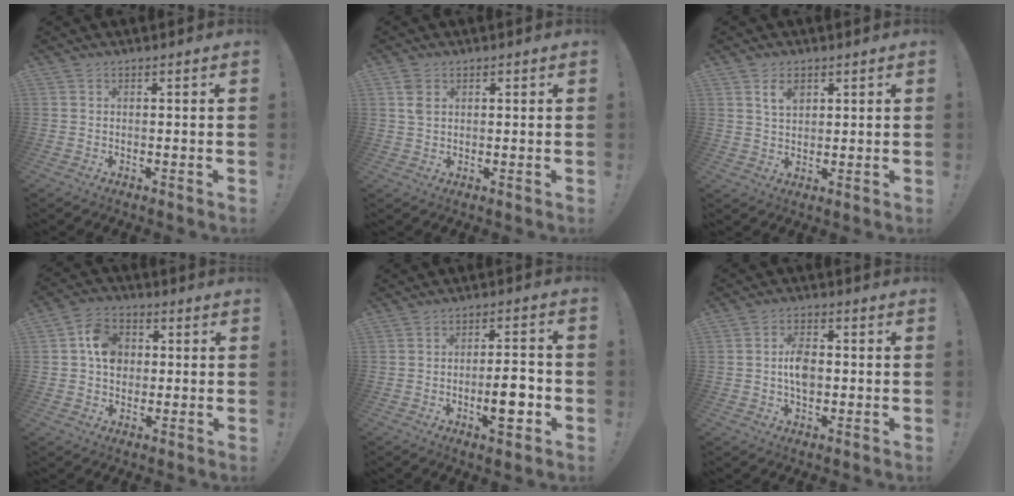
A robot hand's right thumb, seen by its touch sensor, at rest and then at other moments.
{"total": 3.9, "force": [1.3, 2.8, 2.4], "torque": [-0.037, 0.002, 0.024]}
{"total": 4.8, "force": [2.8, 3.0, 2.5], "torque": [-0.035, -0.006, 0.048]}
{"total": 9.8, "force": [1.5, 8.2, 5.2], "torque": [-0.072, 0.010, 0.033]}
{"total": 8.2, "force": [-2.5, 2.9, 7.3], "torque": [-0.099, 0.009, -0.042]}
{"total": 7.1, "force": [-0.6, 4.4, 5.5], "torque": [-0.086, 0.009, -0.012]}